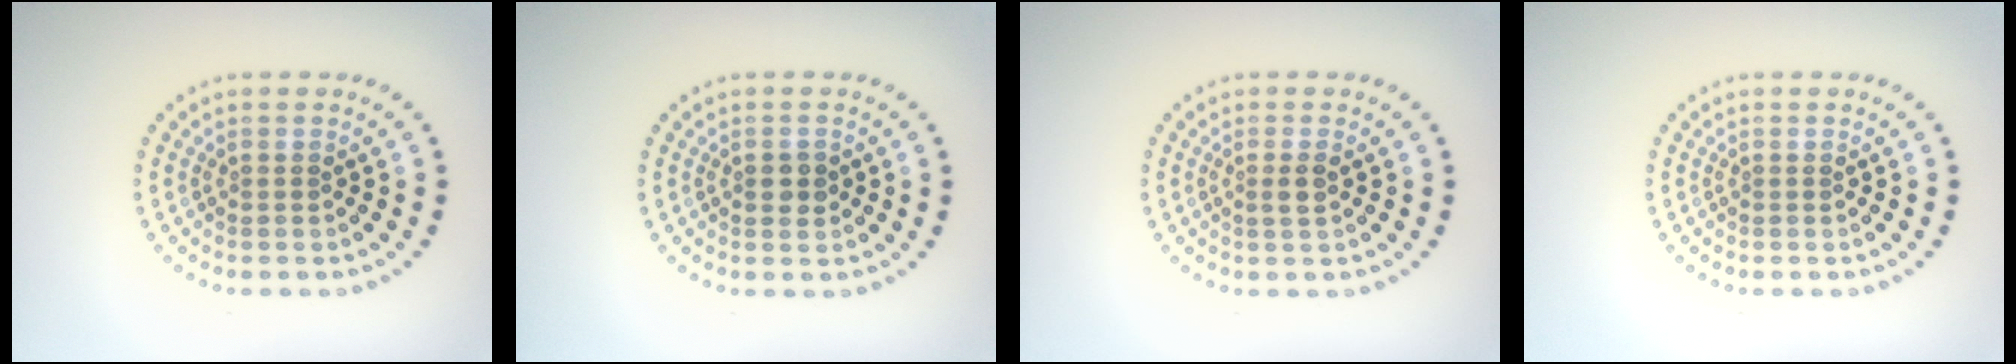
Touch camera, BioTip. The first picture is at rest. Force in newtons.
{"total": 1.4, "press": 1.4, "slide": 0.2}
{"total": 1.2, "press": 1.1, "slide": 0.6}
{"total": 0.0}